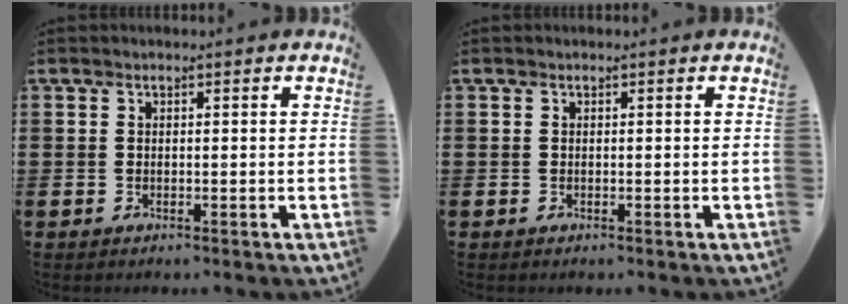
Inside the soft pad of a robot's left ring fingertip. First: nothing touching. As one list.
[{"total": 0.0}]